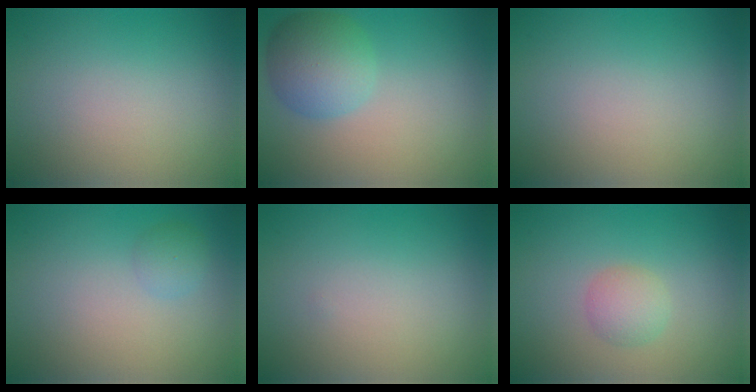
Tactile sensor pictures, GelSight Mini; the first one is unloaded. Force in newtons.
{"total": 4.8, "press": 4.8, "slide": 0.1}
{"total": 0.0}
{"total": 1.3, "press": 1.2, "slide": 0.1}
{"total": 0.0}
{"total": 1.9, "press": 1.9, "slide": 0.0}